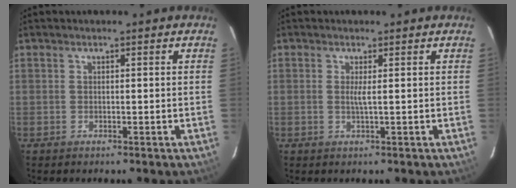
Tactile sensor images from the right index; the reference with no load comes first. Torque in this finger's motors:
{"motor_torque": [0.00, 0.05, 0.03, 0.04]}